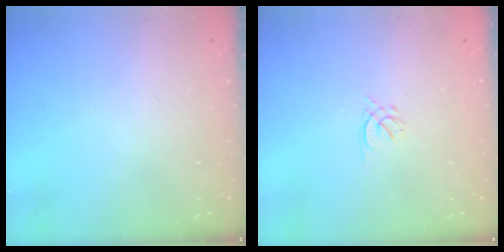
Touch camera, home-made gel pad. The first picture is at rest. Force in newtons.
{"total": 1.6, "press": 1.5, "slide": 0.5}